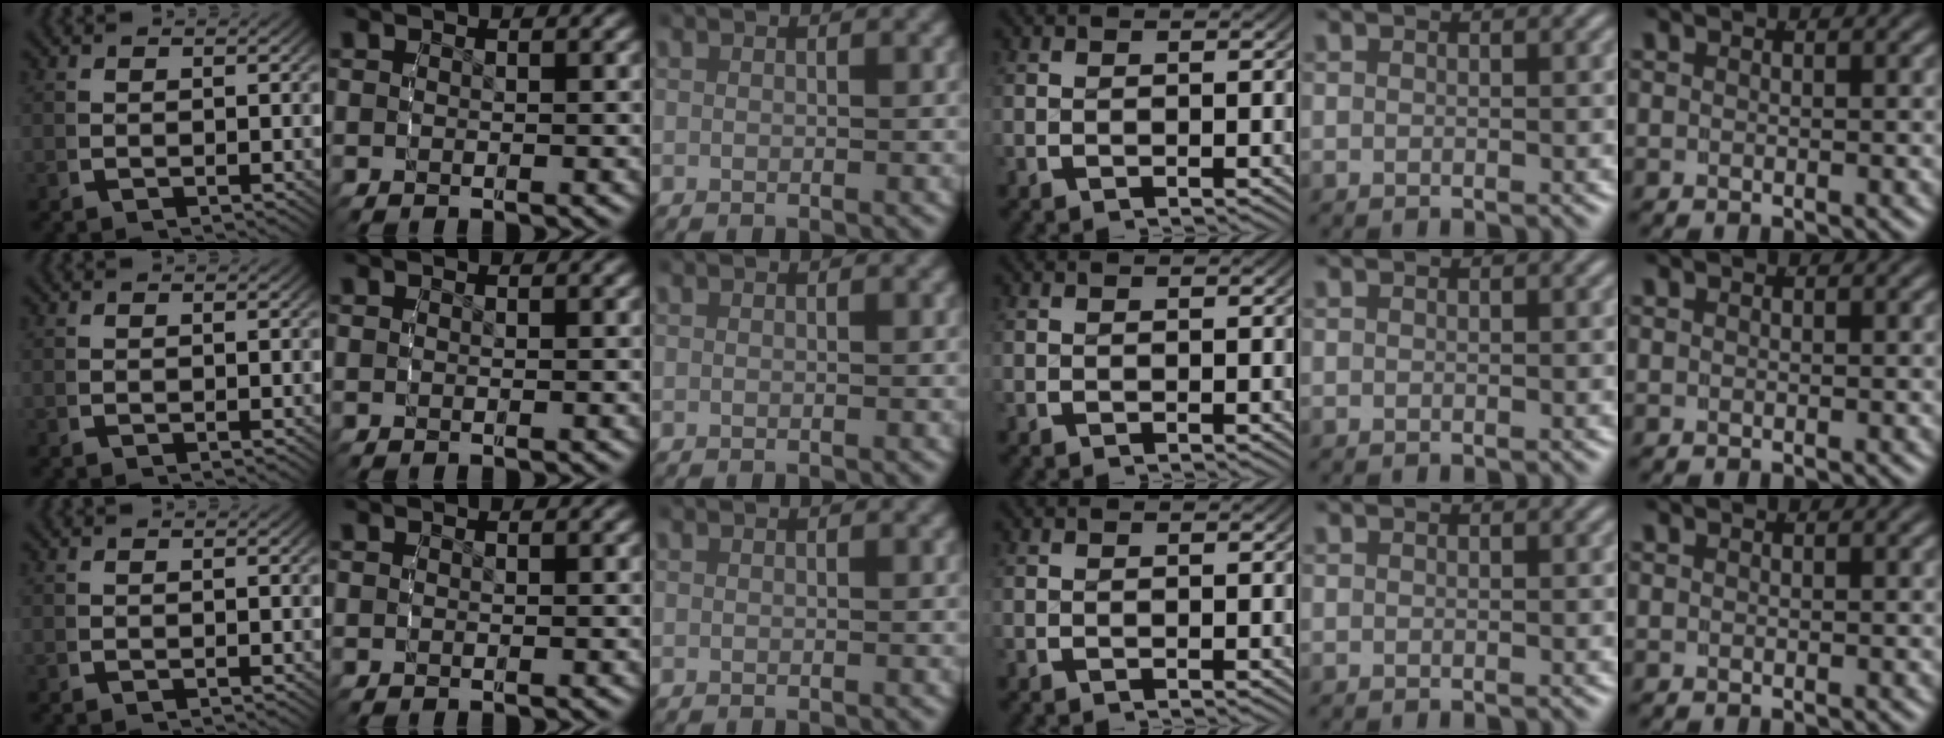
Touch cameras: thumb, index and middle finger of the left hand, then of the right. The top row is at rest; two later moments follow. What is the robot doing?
{"motion": "grasp_and_lifting", "object": "dispenser bottle"}